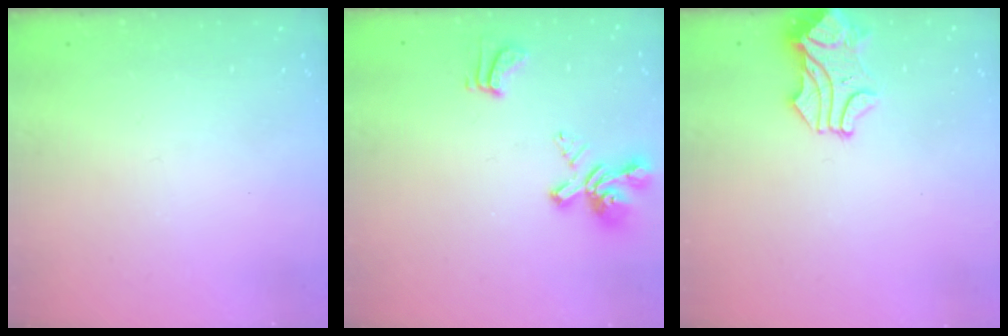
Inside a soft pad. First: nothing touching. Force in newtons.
{"total": 3.8, "press": 3.5, "slide": 1.5}
{"total": 0.0}